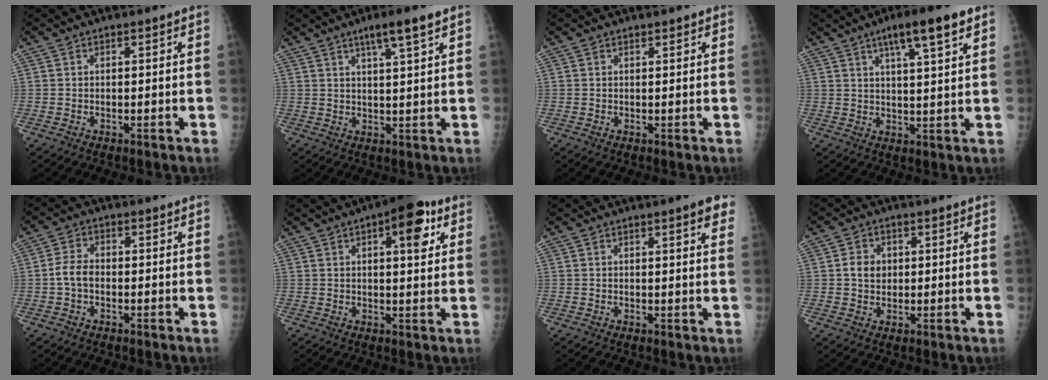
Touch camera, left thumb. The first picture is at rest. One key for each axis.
{"total": 5.8, "fx": 3.5, "fy": 0.1, "fz": 4.6, "tx": -0.080, "ty": -0.012, "tz": 0.061}
{"total": 0.7, "fx": 0.6, "fy": 0.2, "fz": 0.3, "tx": -0.005, "ty": -0.003, "tz": 0.008}
{"total": 9.4, "fx": 5.4, "fy": 1.2, "fz": 7.6, "tx": -0.117, "ty": -0.014, "tz": 0.084}
{"total": 3.8, "fx": -0.7, "fy": 2.6, "fz": 2.7, "tx": -0.051, "ty": 0.011, "tz": -0.018}
{"total": 9.1, "fx": 3.8, "fy": 3.4, "fz": 7.5, "tx": -0.080, "ty": -0.005, "tz": 0.047}
{"total": 4.1, "fx": 2.4, "fy": 0.5, "fz": 3.3, "tx": -0.032, "ty": -0.006, "tz": 0.026}
{"total": 3.9, "fx": 0.6, "fy": 3.3, "fz": 2.0, "tx": -0.017, "ty": 0.001, "tz": 0.010}